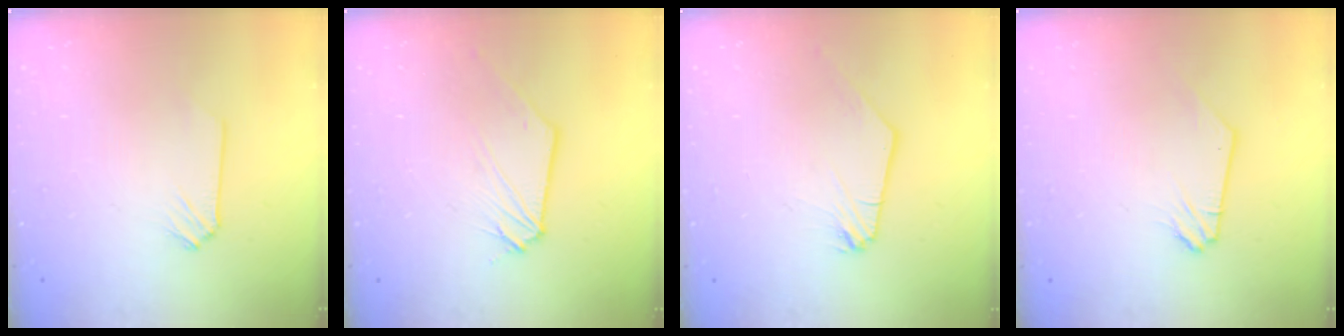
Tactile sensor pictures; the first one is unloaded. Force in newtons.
{"total": 0.0}
{"total": 0.6, "press": 0.6, "slide": 0.1}
{"total": 0.0}